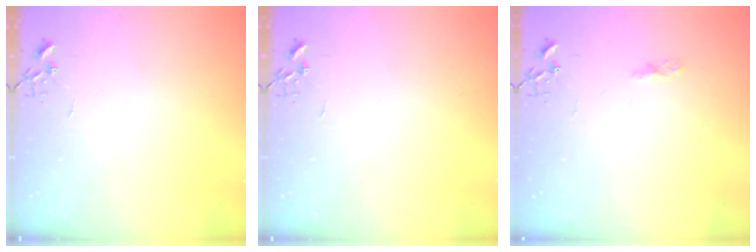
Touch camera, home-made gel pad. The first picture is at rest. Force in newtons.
{"total": 0.0}
{"total": 3.4, "press": 3.4, "slide": 0.5}